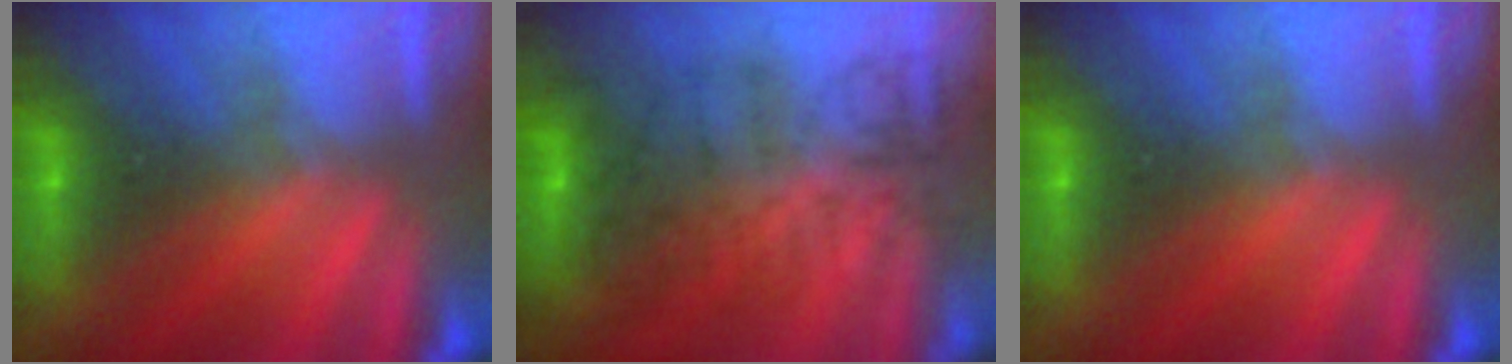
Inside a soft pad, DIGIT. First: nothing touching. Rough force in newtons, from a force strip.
{"total": 4.5}
{"total": 0.0}